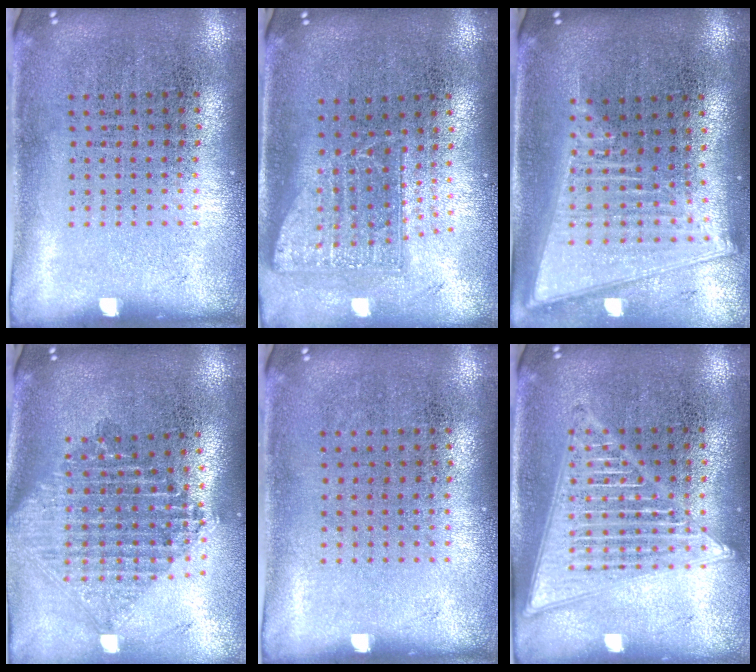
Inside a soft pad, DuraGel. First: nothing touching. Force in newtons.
{"total": 1.7, "press": 1.3, "slide": 1.1}
{"total": 2.2, "press": 1.8, "slide": 1.2}
{"total": 2.2, "press": 1.7, "slide": 1.4}
{"total": 0.0}
{"total": 2.9, "press": 2.8, "slide": 0.4}